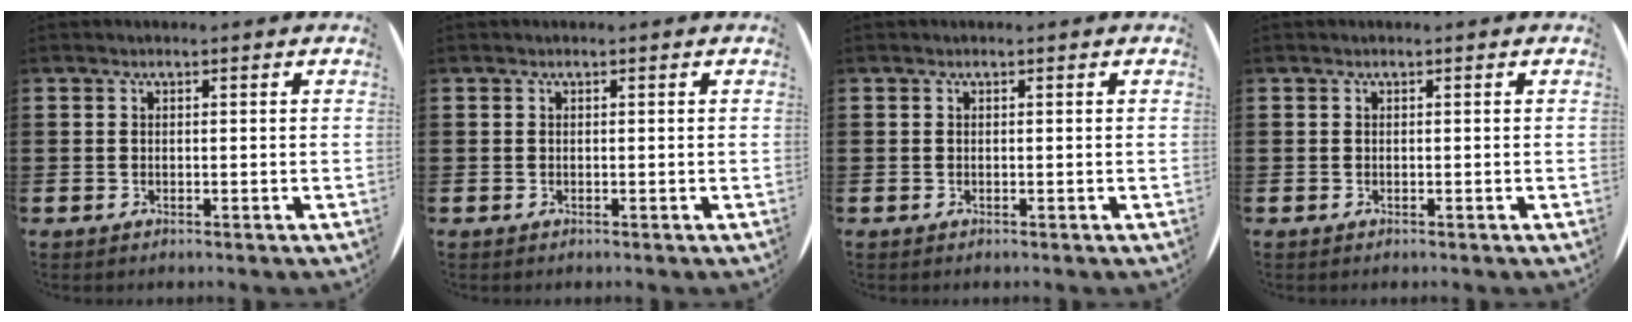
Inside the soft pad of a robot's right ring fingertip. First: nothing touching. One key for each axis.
{"total": 0.0}
{"total": 0.0}
{"total": 0.0}